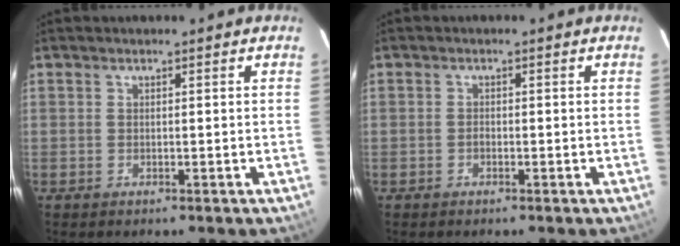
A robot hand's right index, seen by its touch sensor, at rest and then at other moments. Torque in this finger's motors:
{"motor_torque": [0.32, -0.03, 0.19, 0.01]}